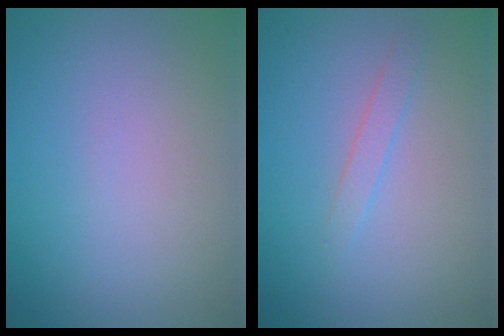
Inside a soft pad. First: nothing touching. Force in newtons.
{"total": 1.2, "press": 1.2, "slide": 0.1}